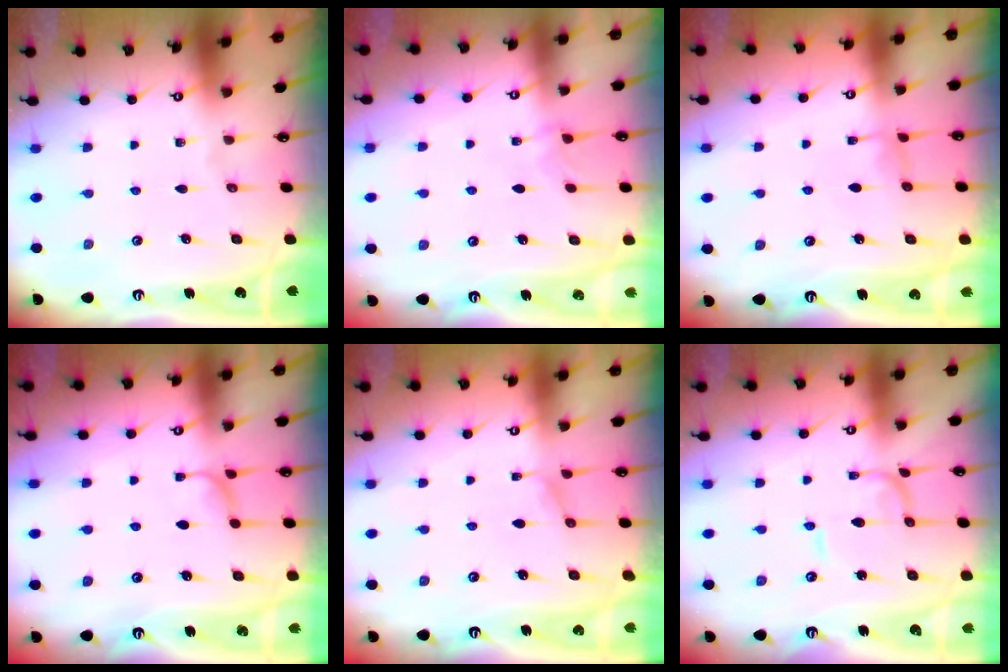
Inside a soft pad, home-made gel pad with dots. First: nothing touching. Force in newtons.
{"total": 2.6, "press": 2.6, "slide": 0.3}
{"total": 1.6, "press": 1.6, "slide": 0.3}
{"total": 2.0, "press": 1.9, "slide": 0.4}
{"total": 1.0, "press": 0.8, "slide": 0.7}
{"total": 1.0, "press": 1.0, "slide": 0.1}